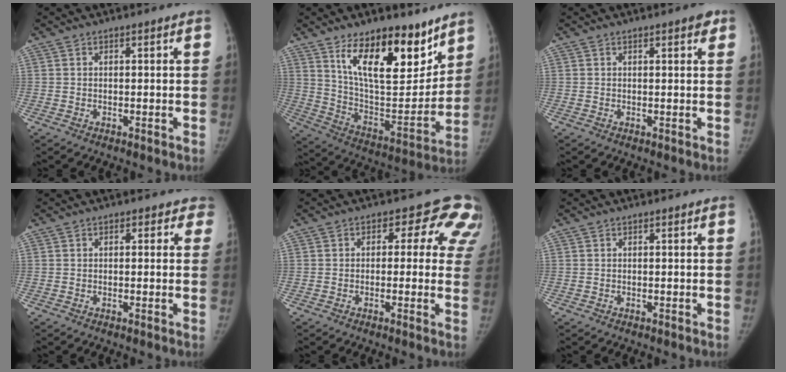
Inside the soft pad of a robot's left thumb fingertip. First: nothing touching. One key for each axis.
{"total": 21.2, "fx": 13.3, "fy": 9.1, "fz": 13.8, "tx": -0.164, "ty": -0.088, "tz": 0.230}
{"total": 2.2, "fx": 1.3, "fy": 0.6, "fz": 1.6, "tx": -0.015, "ty": -0.004, "tz": 0.015}
{"total": 3.3, "fx": 1.7, "fy": 2.2, "fz": 1.6, "tx": 0.023, "ty": 0.000, "tz": 0.009}
{"total": 9.8, "fx": 3.6, "fy": 6.3, "fz": 6.5, "tx": -0.014, "ty": 0.000, "tz": 0.020}
{"total": 0.0}